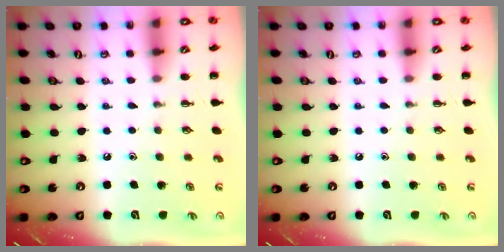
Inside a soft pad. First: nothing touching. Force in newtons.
{"total": 0.0}